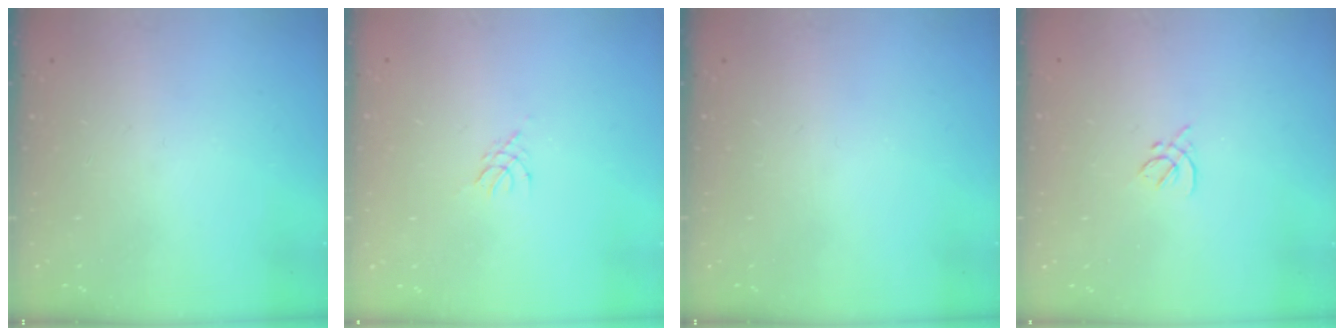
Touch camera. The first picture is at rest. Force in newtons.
{"total": 2.8, "press": 2.7, "slide": 0.6}
{"total": 0.0}
{"total": 2.0, "press": 1.9, "slide": 0.7}